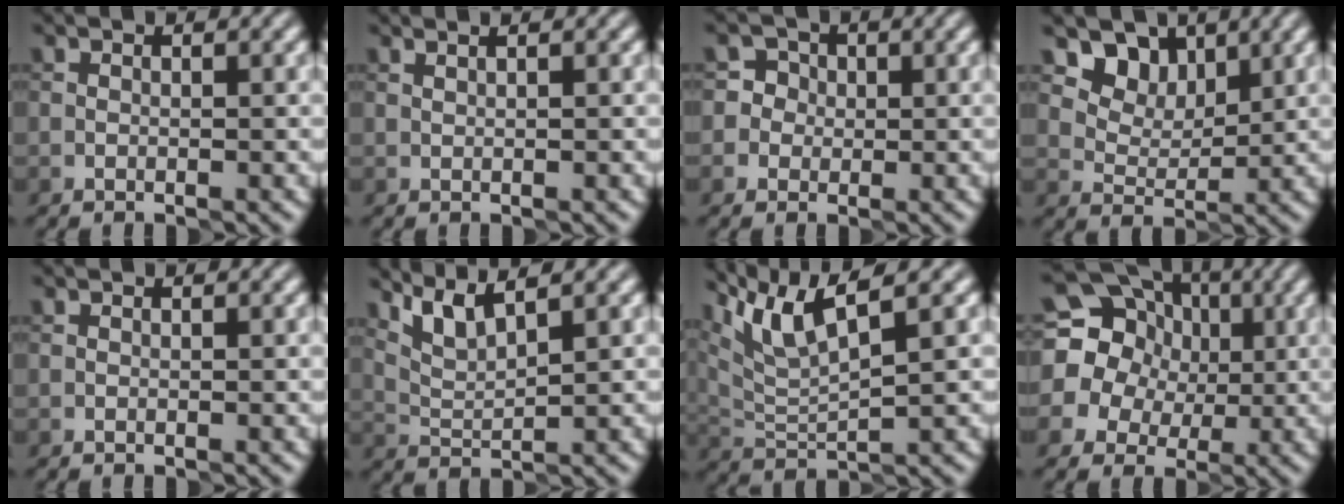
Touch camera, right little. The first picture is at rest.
{"total": 0.9, "force": [0.8, 0.0, 0.4], "torque": [-0.002, 0.001, 0.008]}
{"total": 3.4, "force": [0.1, 3.3, 0.8], "torque": [0.017, 0.030, -0.017]}
{"total": 7.4, "force": [5.0, 4.6, 3.0], "torque": [-0.067, -0.012, 0.104]}
{"total": 0.0}
{"total": 3.4, "force": [2.7, 0.3, 2.1], "torque": [-0.046, 0.006, 0.065]}
{"total": 5.5, "force": [4.0, 0.8, 3.7], "torque": [-0.079, 0.011, 0.085]}
{"total": 14.7, "force": [4.0, 13.0, 5.6], "torque": [-0.134, 0.037, 0.047]}